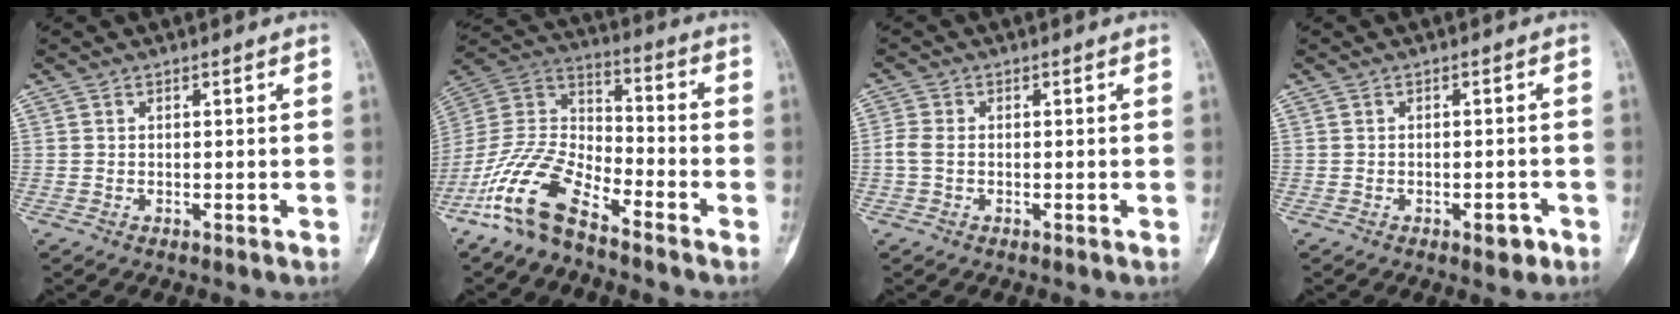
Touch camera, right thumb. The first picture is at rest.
{"total": 14.3, "force": [-10.0, 5.3, 8.7], "torque": [-0.176, 0.070, -0.202]}
{"total": 2.6, "force": [-0.3, 1.7, 2.0], "torque": [-0.052, 0.001, -0.009]}
{"total": 2.8, "force": [-1.5, 1.3, 2.0], "torque": [-0.020, 0.011, -0.016]}